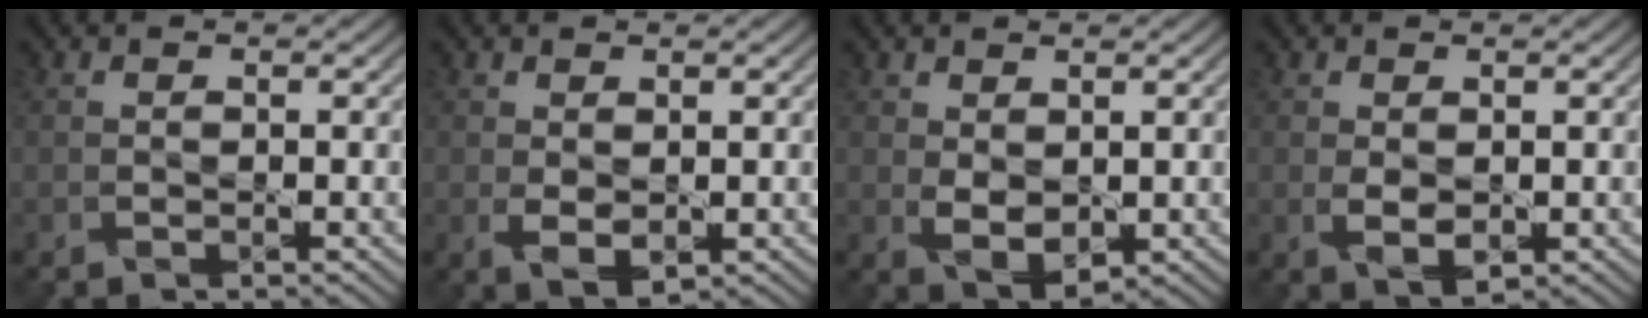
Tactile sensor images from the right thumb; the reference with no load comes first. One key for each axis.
{"total": 2.8, "fx": 0.0, "fy": 1.7, "fz": 2.2, "tx": -0.051, "ty": -0.008, "tz": 0.006}
{"total": 3.3, "fx": 0.6, "fy": 2.0, "fz": 2.5, "tx": -0.055, "ty": -0.007, "tz": 0.016}
{"total": 2.8, "fx": 0.0, "fy": 1.7, "fz": 2.3, "tx": -0.052, "ty": -0.006, "tz": 0.004}